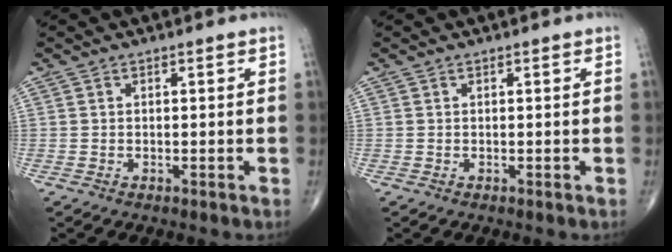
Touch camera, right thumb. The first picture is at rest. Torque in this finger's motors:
{"motor_torque": [-0.01, 0.19, 0.10, -0.01, 0.00]}